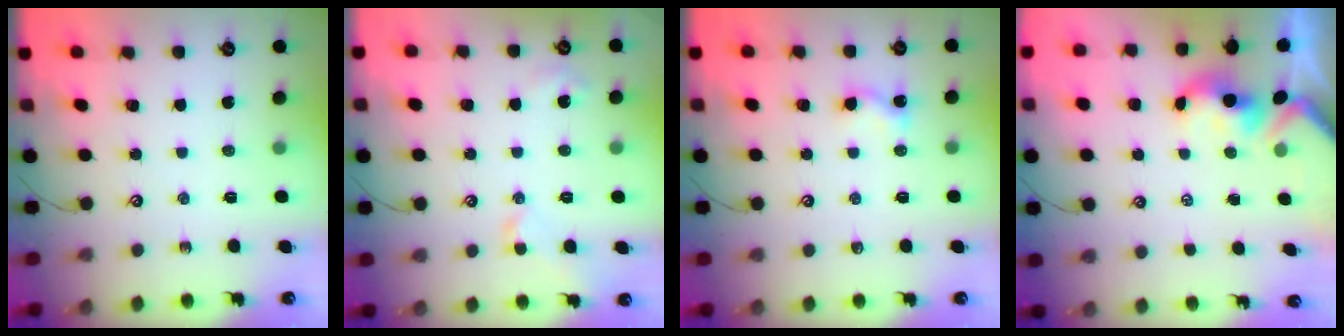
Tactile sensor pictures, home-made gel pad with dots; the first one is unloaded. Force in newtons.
{"total": 1.7, "press": 1.6, "slide": 0.6}
{"total": 4.2, "press": 4.1, "slide": 0.5}
{"total": 0.9, "press": 0.5, "slide": 0.7}